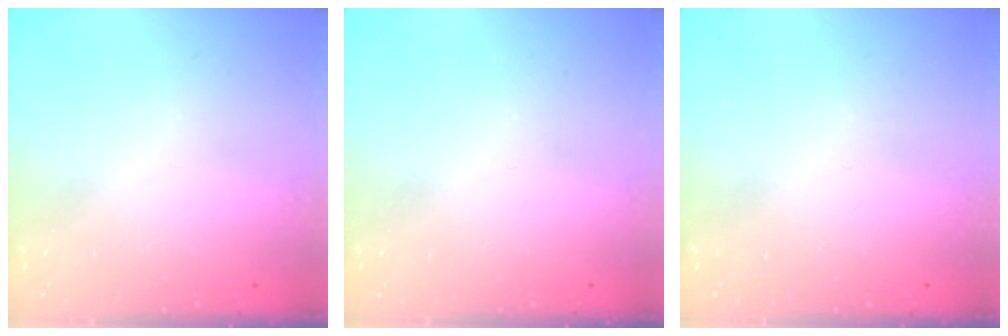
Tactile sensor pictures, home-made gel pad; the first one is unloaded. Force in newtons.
{"total": 0.0}
{"total": 0.0}